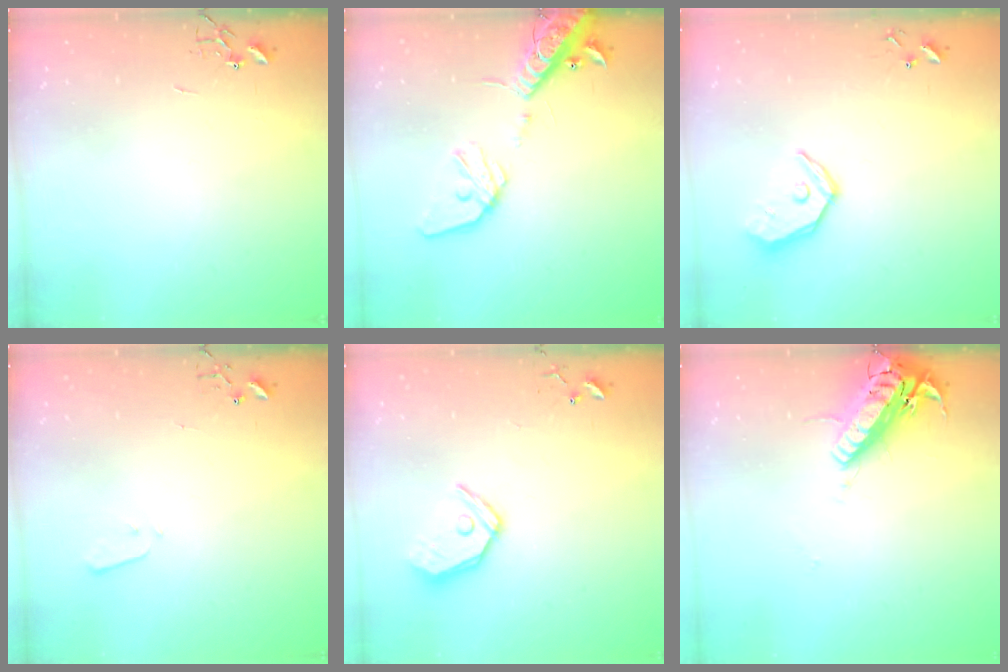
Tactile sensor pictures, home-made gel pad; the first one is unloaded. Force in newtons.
{"total": 18.9, "press": 18.6, "slide": 3.4}
{"total": 12.3, "press": 12.1, "slide": 1.9}
{"total": 1.9, "press": 1.9, "slide": 0.4}
{"total": 12.4, "press": 12.2, "slide": 1.9}
{"total": 17.6, "press": 17.3, "slide": 3.4}